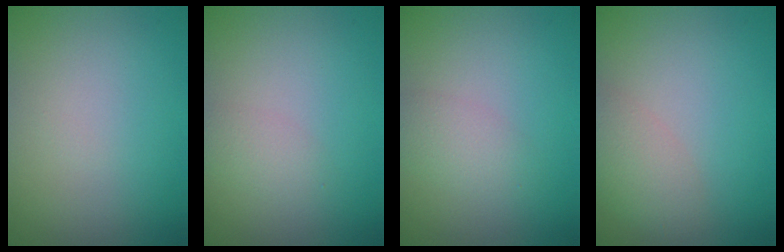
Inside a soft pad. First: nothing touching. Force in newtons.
{"total": 1.6, "press": 1.6, "slide": 0.1}
{"total": 2.1, "press": 2.1, "slide": 0.0}
{"total": 2.7, "press": 2.7, "slide": 0.2}